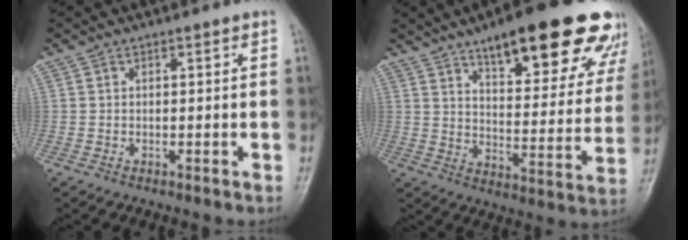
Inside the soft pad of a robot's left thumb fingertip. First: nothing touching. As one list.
[{"total": 25.2, "force": [16.0, 7.9, 17.8], "torque": [-0.195, -0.049, 0.223]}]